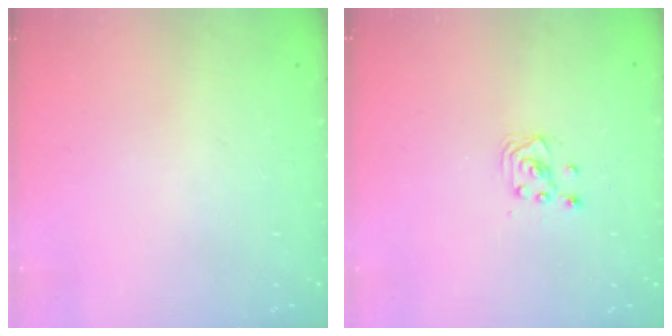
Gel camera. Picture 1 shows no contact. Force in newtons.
{"total": 2.6, "press": 2.6, "slide": 0.2}